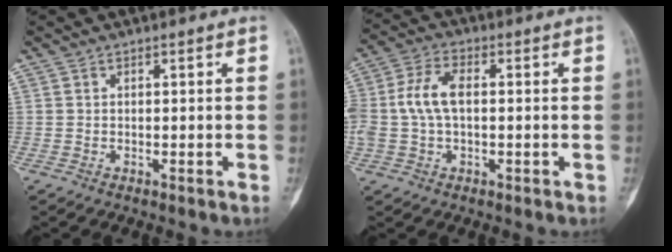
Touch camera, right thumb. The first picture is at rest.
{"total": 8.2, "force": [0.2, 4.6, 6.8], "torque": [-0.154, 0.022, 0.000]}